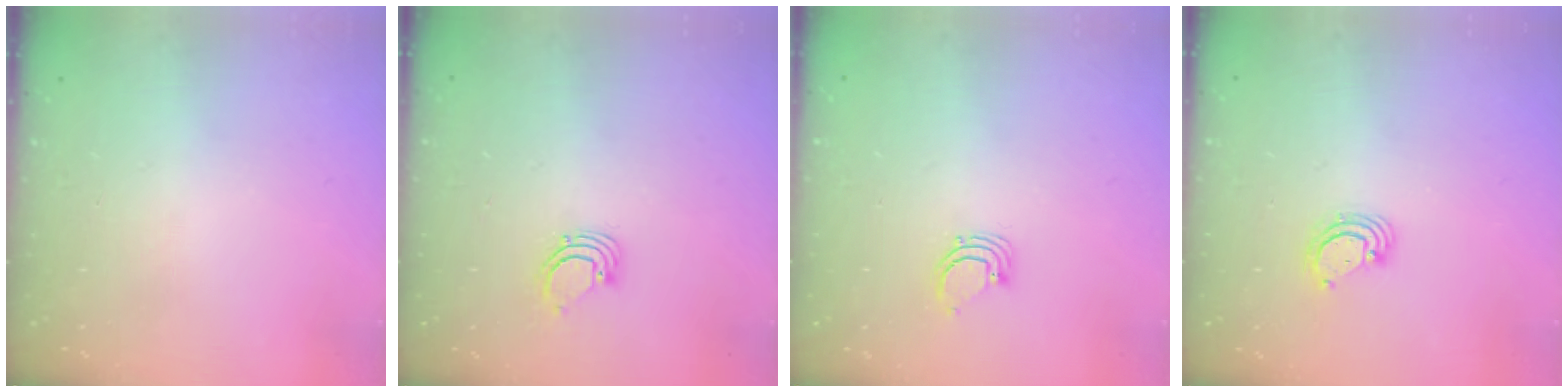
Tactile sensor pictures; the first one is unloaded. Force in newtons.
{"total": 2.2, "press": 2.2, "slide": 0.2}
{"total": 2.5, "press": 2.5, "slide": 0.1}
{"total": 3.3, "press": 3.3, "slide": 0.2}